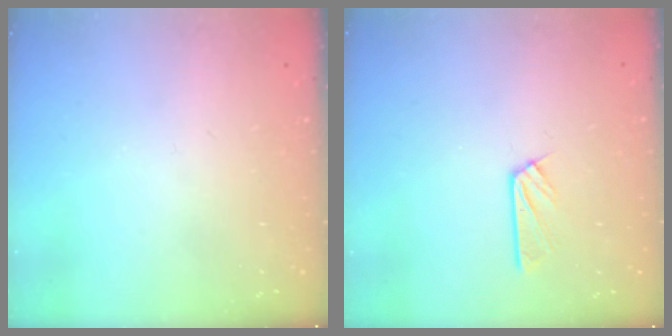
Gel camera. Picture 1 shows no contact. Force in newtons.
{"total": 5.0, "press": 4.9, "slide": 0.6}